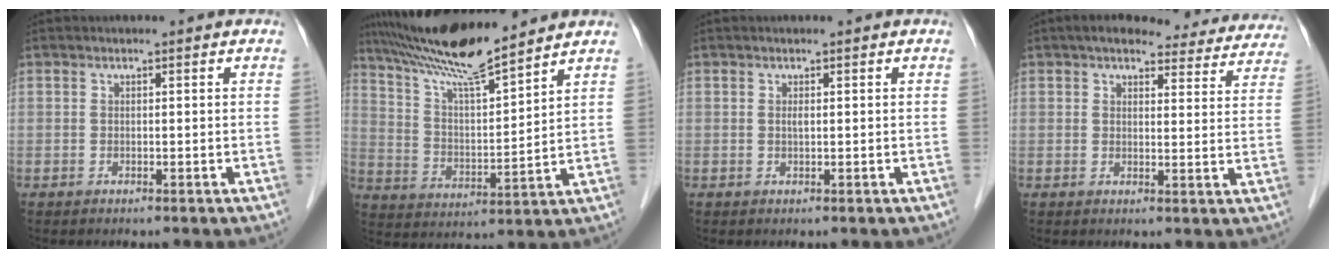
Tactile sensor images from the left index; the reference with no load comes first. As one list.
[{"total": 13.3, "force": [11.9, -0.1, 6.1], "torque": [-0.116, 0.005, 0.220]}, {"total": 0.6, "force": [0.2, 0.1, 0.5], "torque": [-0.013, -0.001, 0.004]}, {"total": 18.4, "force": [16.3, 5.3, 6.5], "torque": [-0.066, 0.011, 0.178]}]